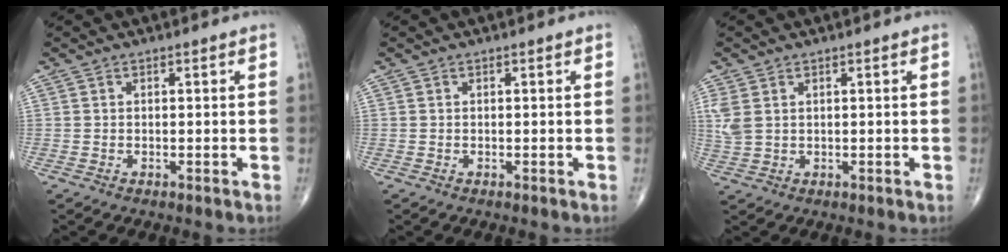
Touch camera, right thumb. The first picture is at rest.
{"total": 0.0}
{"total": 3.9, "force": [1.3, 2.5, 2.7], "torque": [-0.077, 0.004, 0.035]}